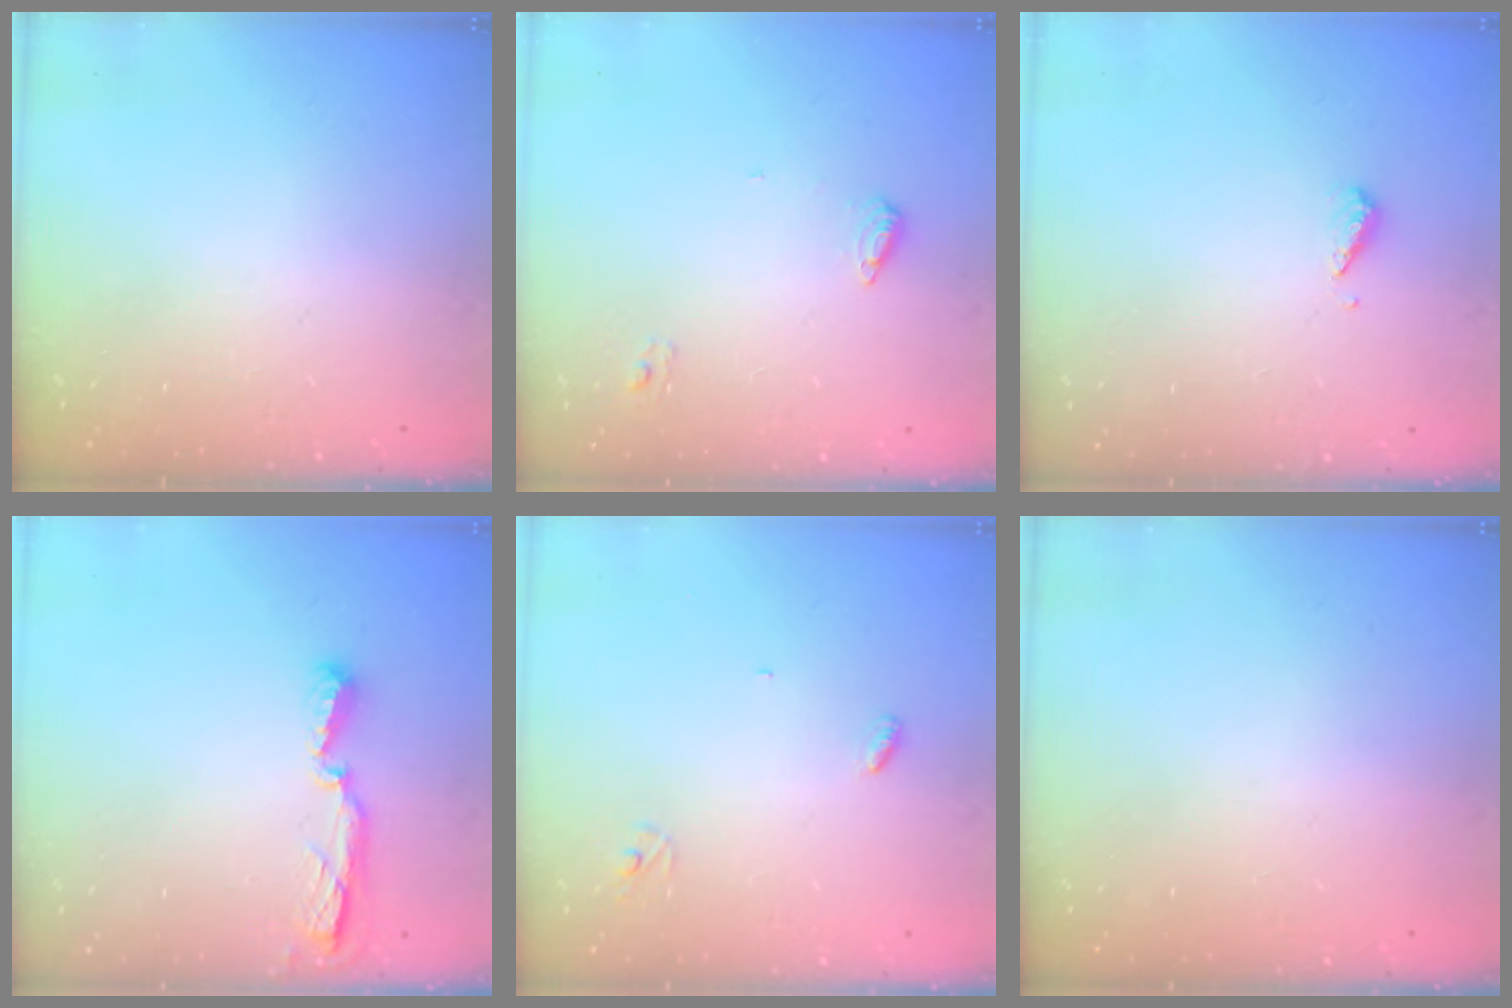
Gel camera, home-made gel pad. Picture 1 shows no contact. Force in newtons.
{"total": 7.0, "press": 7.0, "slide": 0.5}
{"total": 4.4, "press": 4.4, "slide": 0.5}
{"total": 9.5, "press": 7.8, "slide": 5.5}
{"total": 3.2, "press": 3.2, "slide": 0.3}
{"total": 0.9, "press": 0.9, "slide": 0.0}